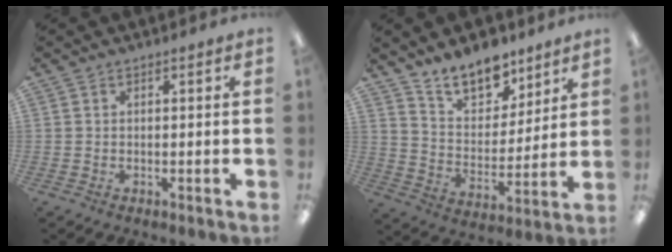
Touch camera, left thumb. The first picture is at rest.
{"total": 12.9, "force": [10.6, 5.9, 4.2], "torque": [-0.063, -0.072, 0.198]}